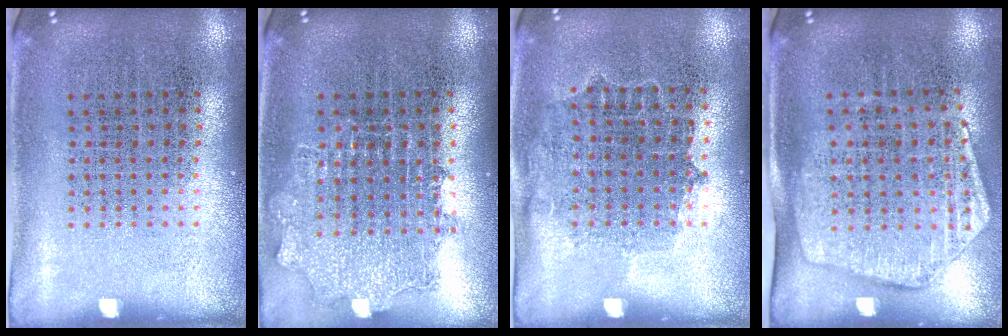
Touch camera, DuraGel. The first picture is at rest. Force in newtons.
{"total": 1.1, "press": 1.1, "slide": 0.3}
{"total": 0.8, "press": 0.7, "slide": 0.4}
{"total": 1.8, "press": 1.5, "slide": 1.0}